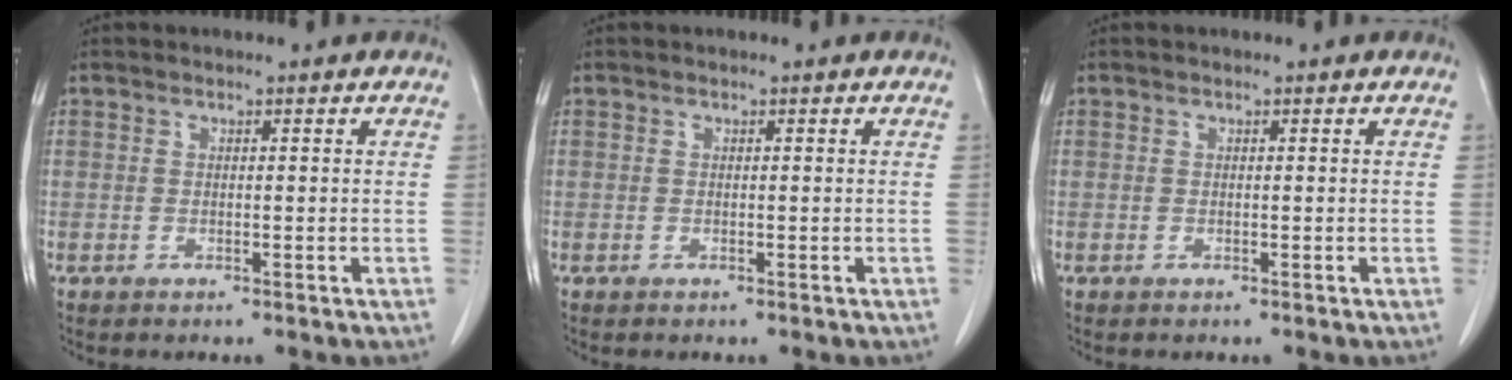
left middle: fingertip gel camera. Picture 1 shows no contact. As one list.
[{"total": 0.0}, {"total": 0.0}]